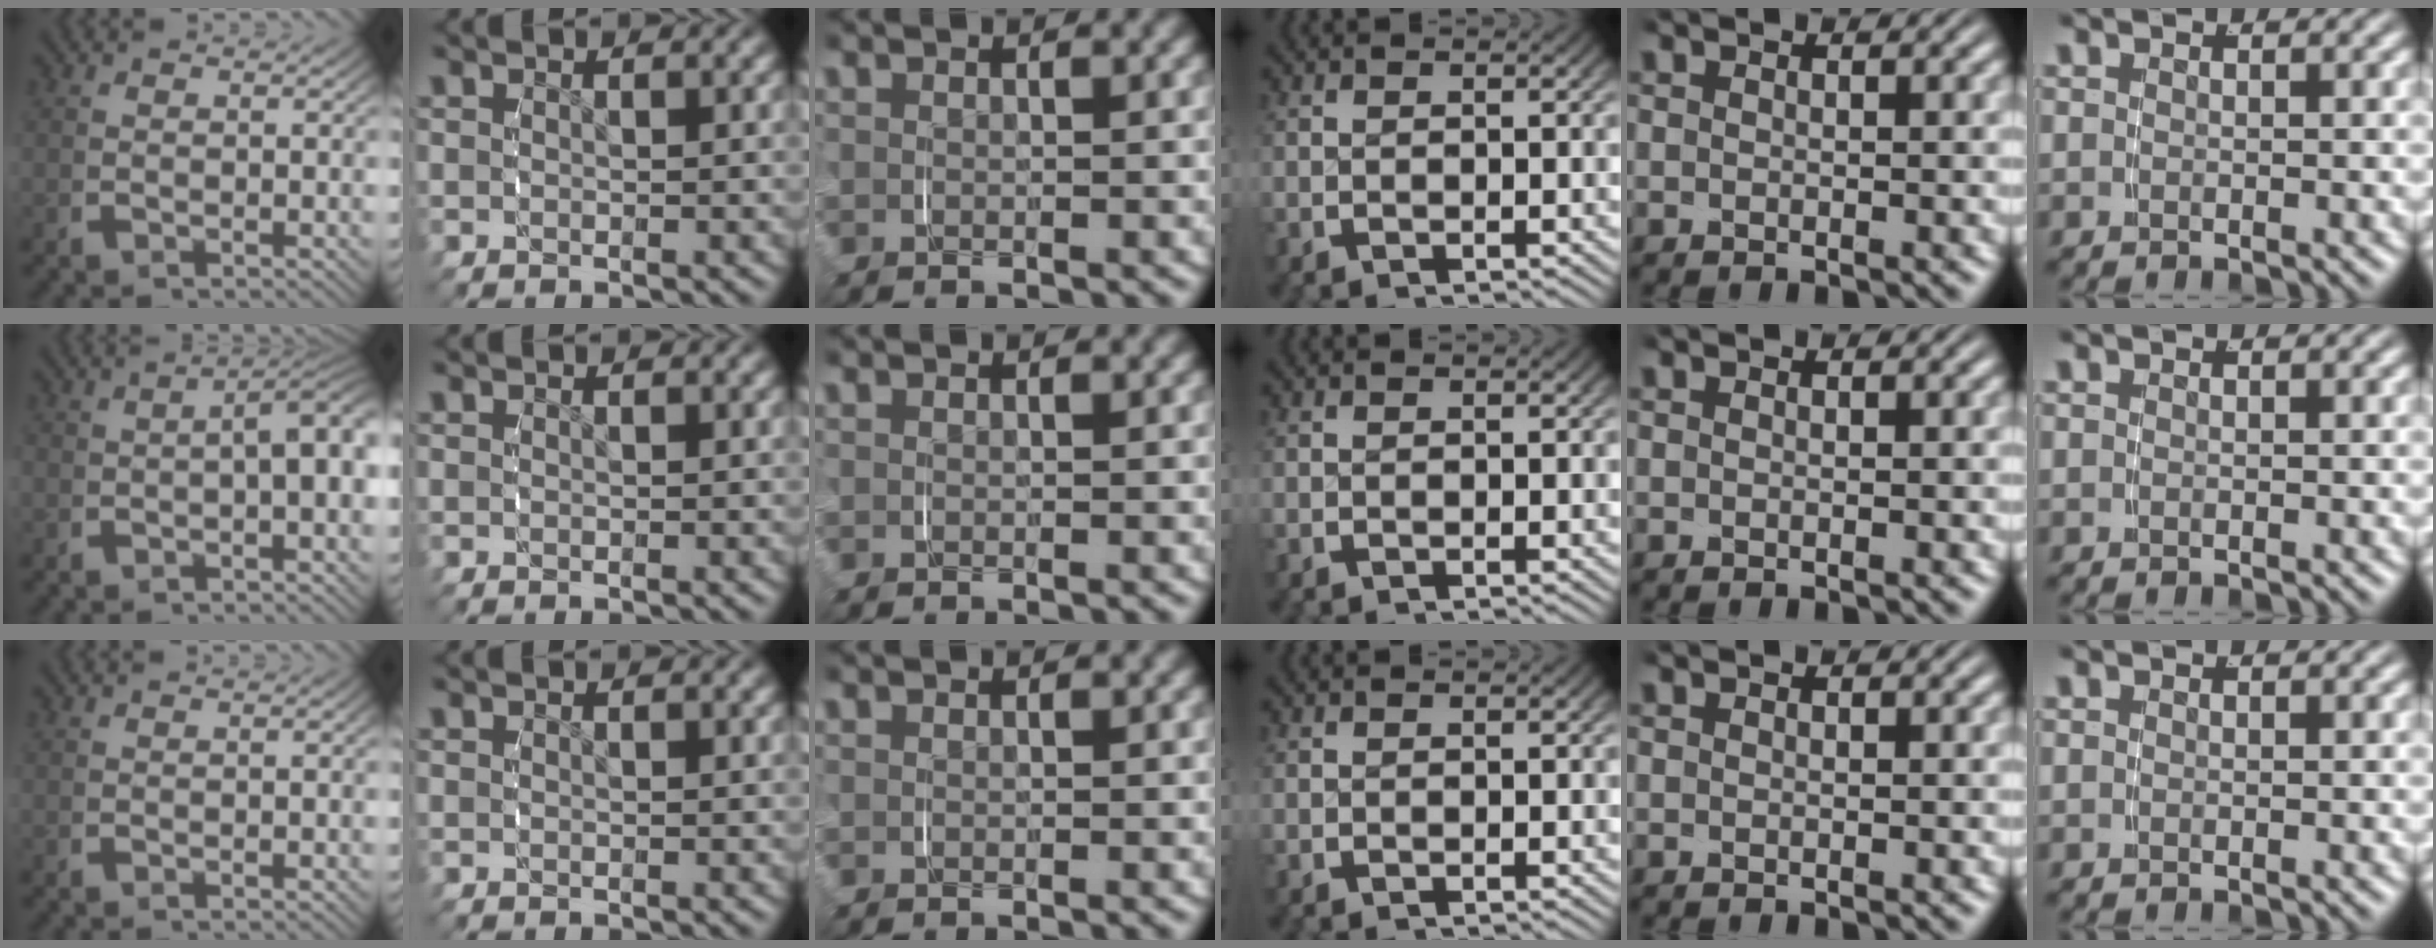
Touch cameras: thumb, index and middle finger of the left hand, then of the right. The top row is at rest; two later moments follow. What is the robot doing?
{"motion": "grasp_and_lifting", "object": "jewelry box"}